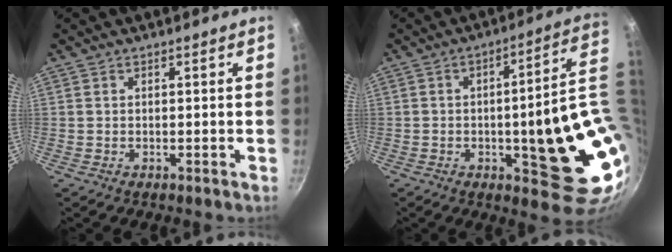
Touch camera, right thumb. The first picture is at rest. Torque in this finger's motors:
{"motor_torque": [2.78, 2.23, 1.97, -0.79, 0.40]}